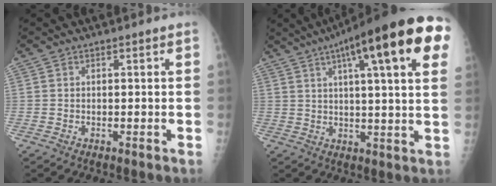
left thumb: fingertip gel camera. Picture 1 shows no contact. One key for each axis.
{"total": 23.8, "fx": 10.8, "fy": 4.7, "fz": 20.7, "tx": -0.291, "ty": 0.004, "tz": 0.143}